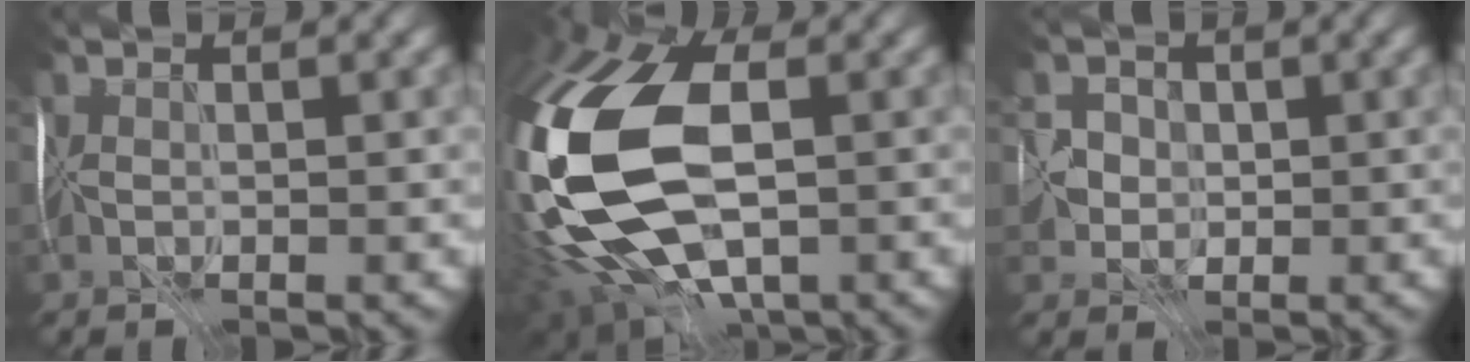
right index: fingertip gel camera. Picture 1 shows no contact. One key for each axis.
{"total": 17.4, "fx": -1.1, "fy": 10.1, "fz": 14.1, "tx": -0.299, "ty": -0.019, "tz": -0.012}
{"total": 1.9, "fx": 0.4, "fy": 1.9, "fz": -0.2, "tx": 0.034, "ty": 0.020, "tz": -0.002}